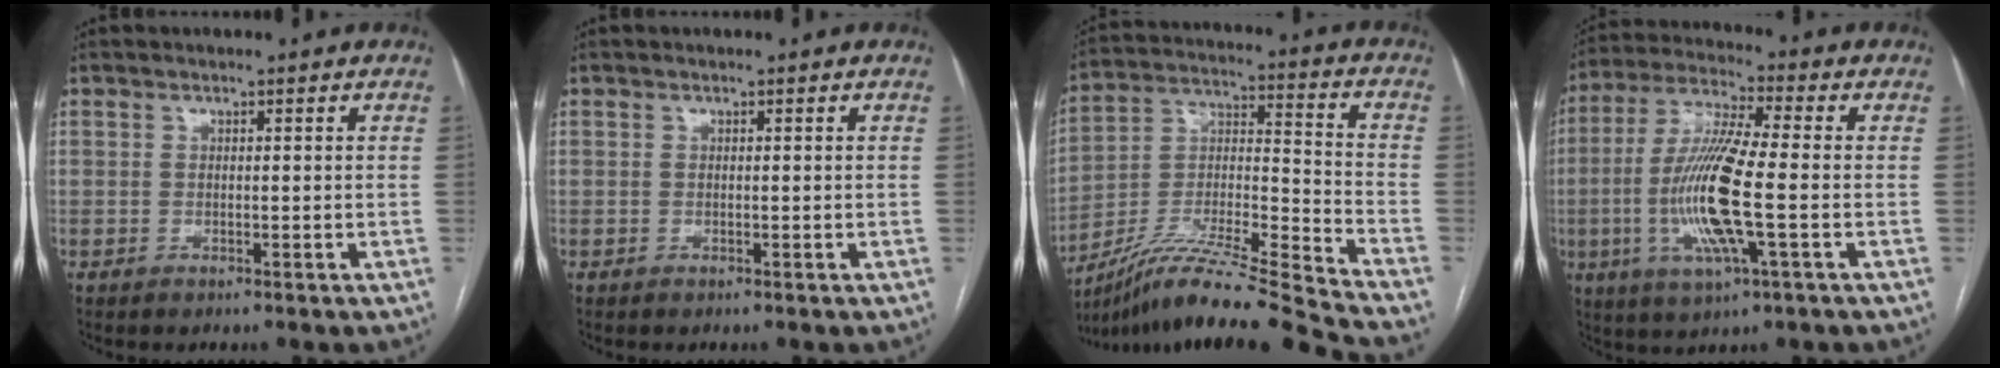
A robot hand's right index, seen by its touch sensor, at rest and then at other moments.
{"total": 0.0}
{"total": 20.7, "force": [-18.1, -2.1, 9.9], "torque": [-0.187, -0.011, -0.324]}
{"total": 14.2, "force": [-2.6, 1.1, 13.9], "torque": [-0.288, -0.011, -0.054]}